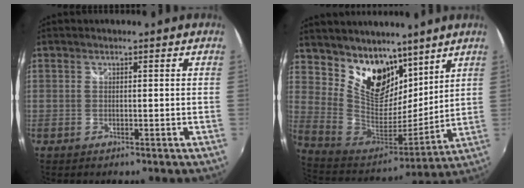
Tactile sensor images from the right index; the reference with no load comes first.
{"total": 17.7, "force": [11.6, 10.8, 7.9], "torque": [-0.170, 0.005, 0.225]}